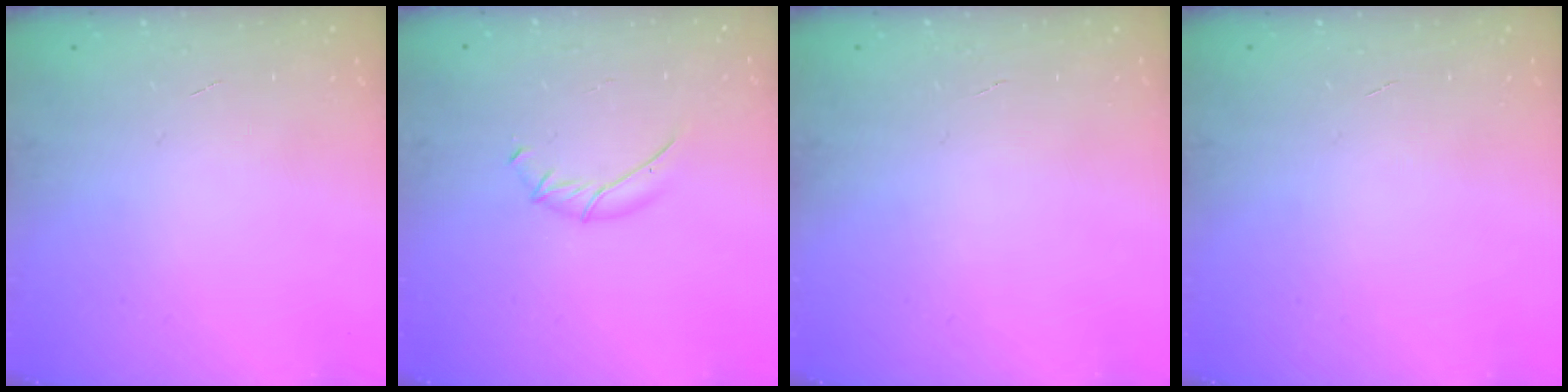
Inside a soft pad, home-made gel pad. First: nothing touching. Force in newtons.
{"total": 6.2, "press": 6.0, "slide": 1.6}
{"total": 0.0}
{"total": 0.0}